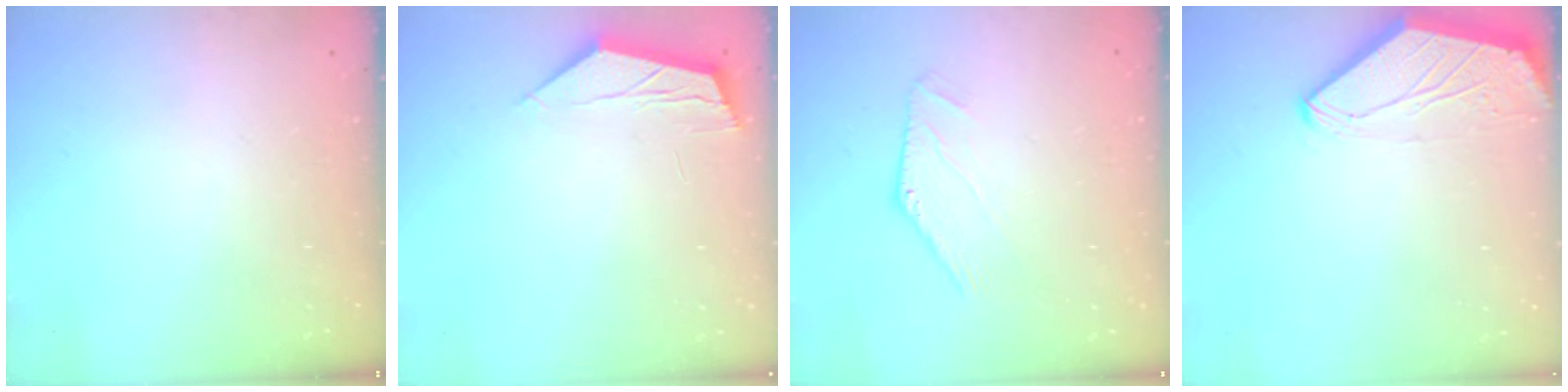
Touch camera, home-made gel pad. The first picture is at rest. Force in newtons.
{"total": 4.5, "press": 4.5, "slide": 0.0}
{"total": 0.9, "press": 0.9, "slide": 0.2}
{"total": 0.0}